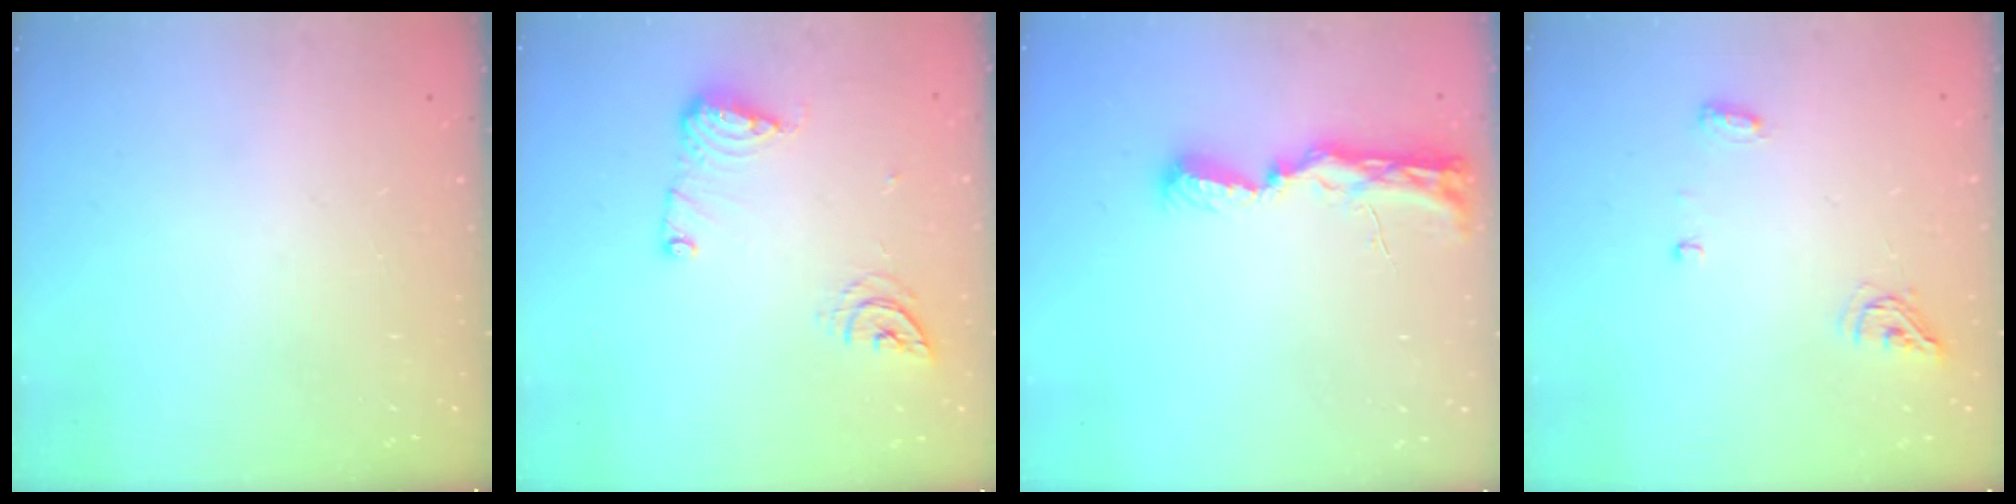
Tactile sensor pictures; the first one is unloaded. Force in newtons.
{"total": 10.0, "press": 10.0, "slide": 0.8}
{"total": 8.3, "press": 8.2, "slide": 0.8}
{"total": 5.8, "press": 5.7, "slide": 0.9}